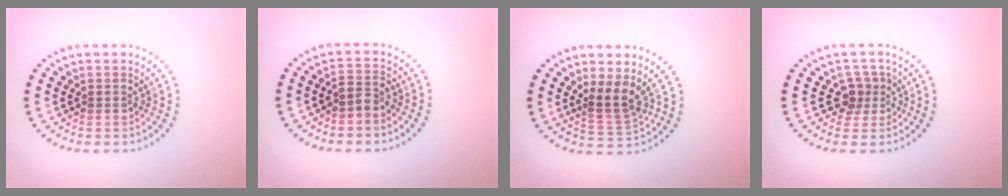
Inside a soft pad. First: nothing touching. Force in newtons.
{"total": 1.6, "press": 1.3, "slide": 1.0}
{"total": 2.9, "press": 2.2, "slide": 1.8}
{"total": 2.3, "press": 1.8, "slide": 1.4}